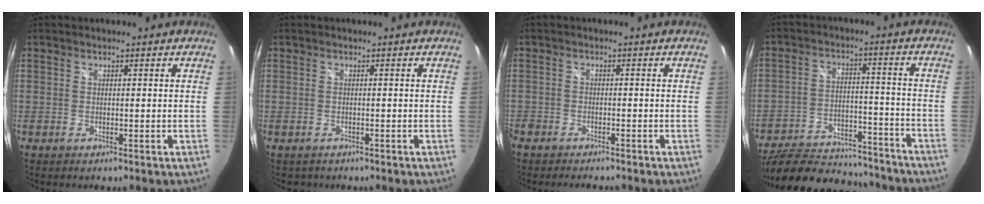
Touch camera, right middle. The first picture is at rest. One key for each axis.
{"total": 1.2, "fx": -0.8, "fy": 0.9, "fz": 0.2, "tx": -0.009, "ty": -0.003, "tz": -0.009}
{"total": 3.8, "fx": -3.4, "fy": 1.5, "fz": 1.0, "tx": -0.036, "ty": -0.012, "tz": -0.060}
{"total": 23.2, "fx": -19.9, "fy": 7.9, "fz": 9.0, "tx": -0.178, "ty": 0.003, "tz": -0.272}